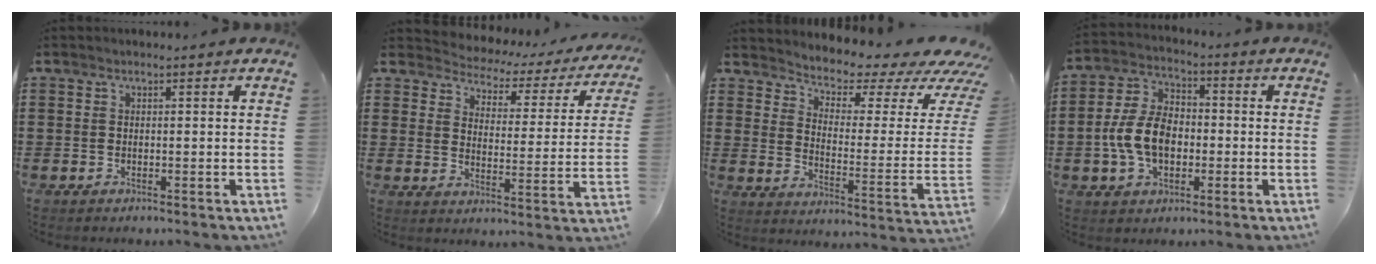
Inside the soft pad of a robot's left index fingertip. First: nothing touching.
{"total": 2.3, "force": [2.1, 0.9, 0.4], "torque": [-0.026, -0.022, 0.025]}
{"total": 3.1, "force": [2.7, 0.8, 1.3], "torque": [-0.038, -0.037, 0.036]}
{"total": 9.0, "force": [-1.7, 5.7, 6.7], "torque": [-0.161, 0.006, -0.039]}